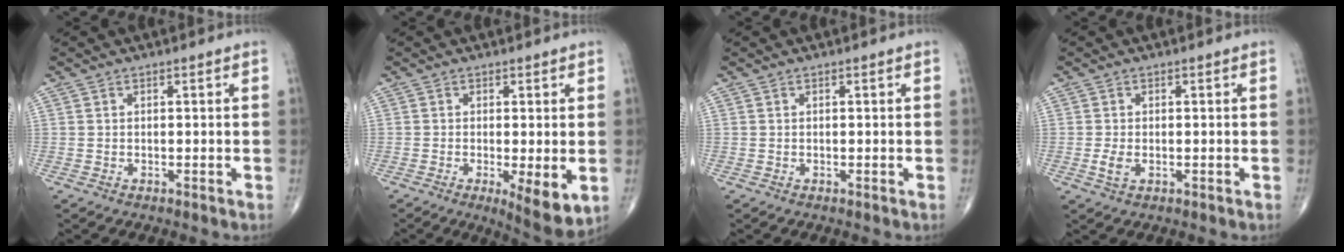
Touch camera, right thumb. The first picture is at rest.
{"total": 7.5, "force": [-1.7, 2.0, 7.0], "torque": [-0.102, -0.022, -0.024]}
{"total": 0.0}
{"total": 2.2, "force": [-0.4, 1.2, 1.8], "torque": [-0.040, -0.003, -0.009]}